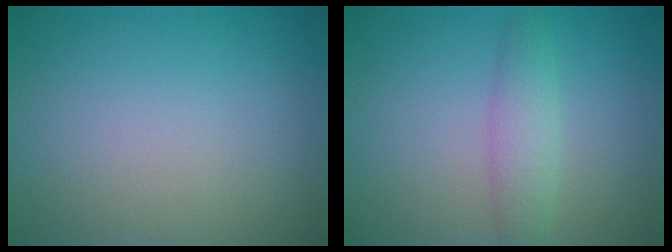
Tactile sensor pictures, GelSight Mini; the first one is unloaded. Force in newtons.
{"total": 2.4, "press": 2.4, "slide": 0.1}